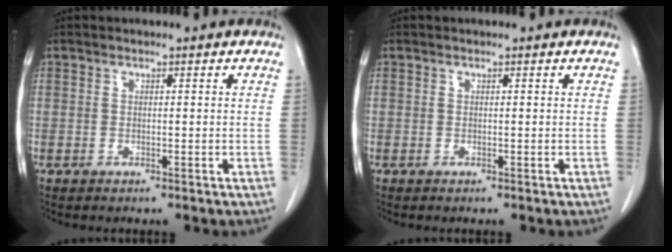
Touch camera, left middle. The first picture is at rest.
{"total": 0.0}